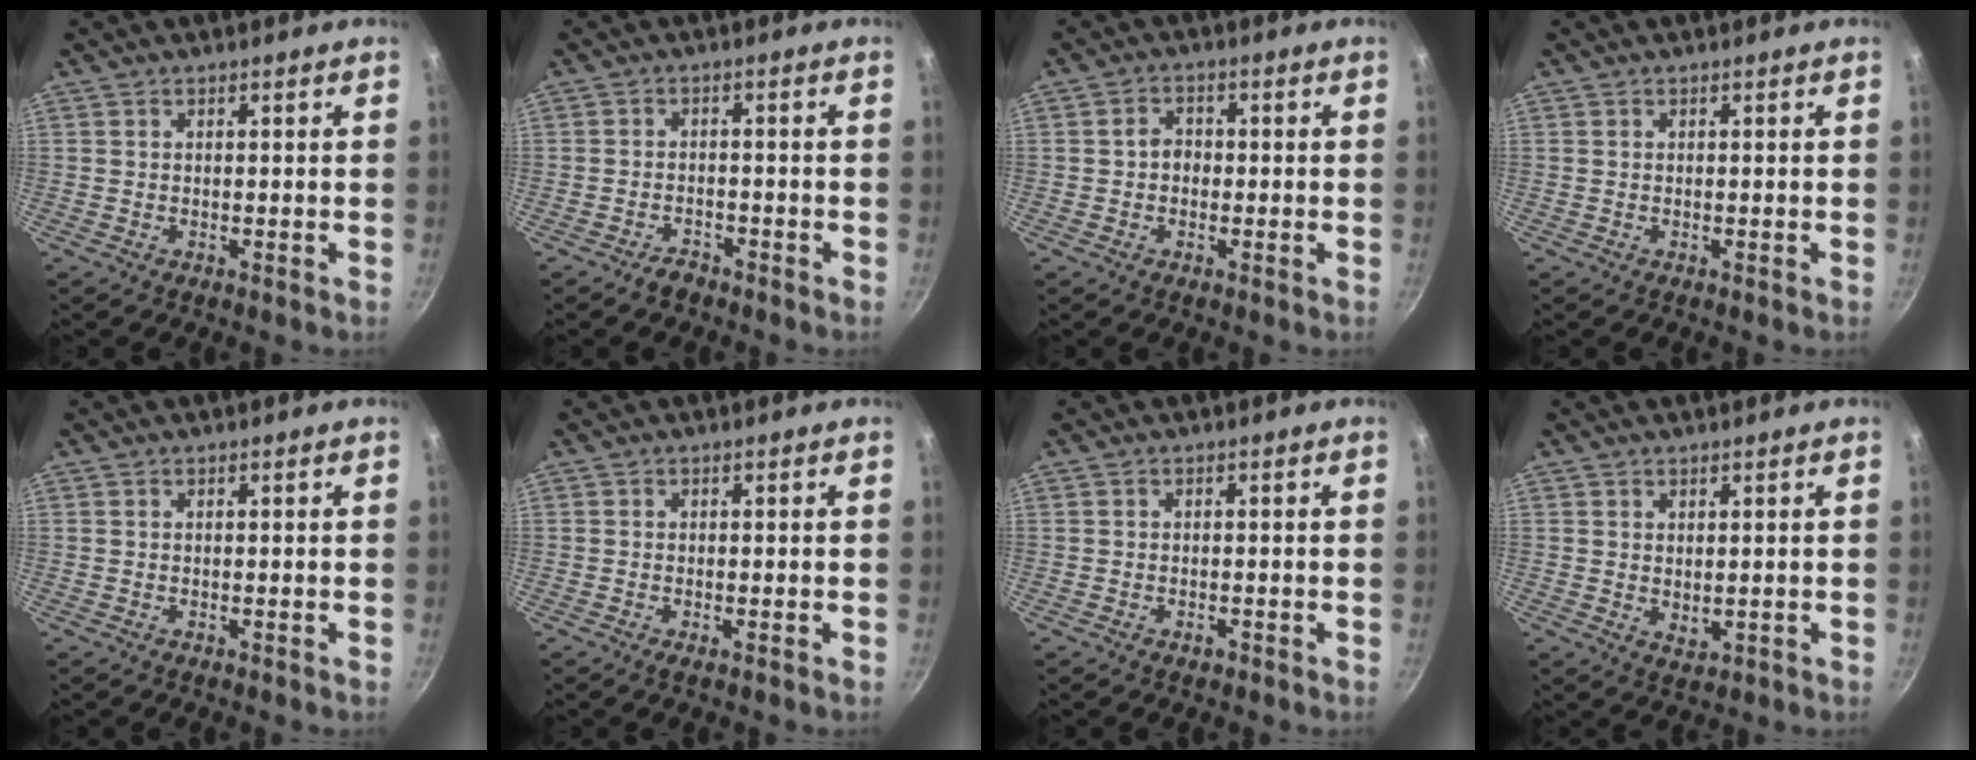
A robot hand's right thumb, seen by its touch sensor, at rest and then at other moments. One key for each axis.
{"total": 2.7, "fx": -2.2, "fy": 1.2, "fz": 0.8, "tx": -0.004, "ty": 0.027, "tz": -0.033}
{"total": 2.9, "fx": -0.4, "fy": 2.4, "fz": 1.5, "tx": -0.008, "ty": 0.013, "tz": -0.009}
{"total": 0.0}
{"total": 0.0}
{"total": 0.9, "fx": -0.5, "fy": 0.2, "fz": 0.8, "tx": -0.016, "ty": -0.002, "tz": -0.011}
{"total": 1.0, "fx": -0.6, "fy": 0.6, "fz": 0.5, "tx": -0.007, "ty": 0.004, "tz": -0.009}
{"total": 2.4, "fx": 0.9, "fy": 1.5, "fz": 1.6, "tx": -0.021, "ty": -0.014, "tz": 0.016}